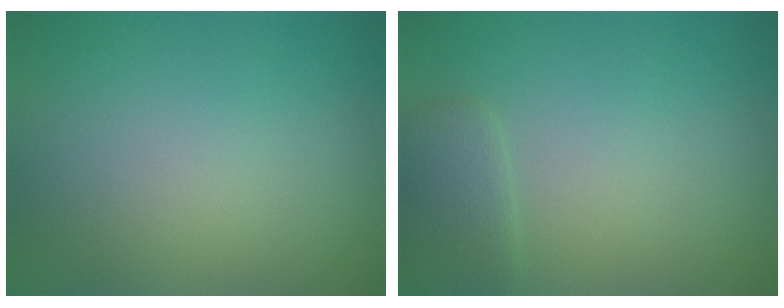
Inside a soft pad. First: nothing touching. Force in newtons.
{"total": 2.1, "press": 2.1, "slide": 0.1}